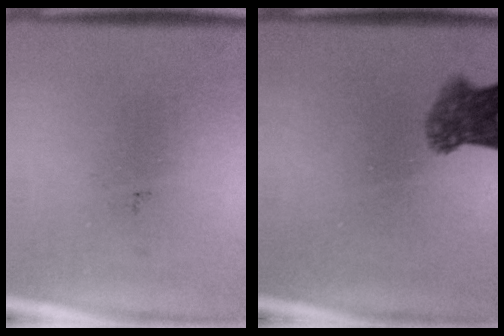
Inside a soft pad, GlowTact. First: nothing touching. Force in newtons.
{"total": 5.2}